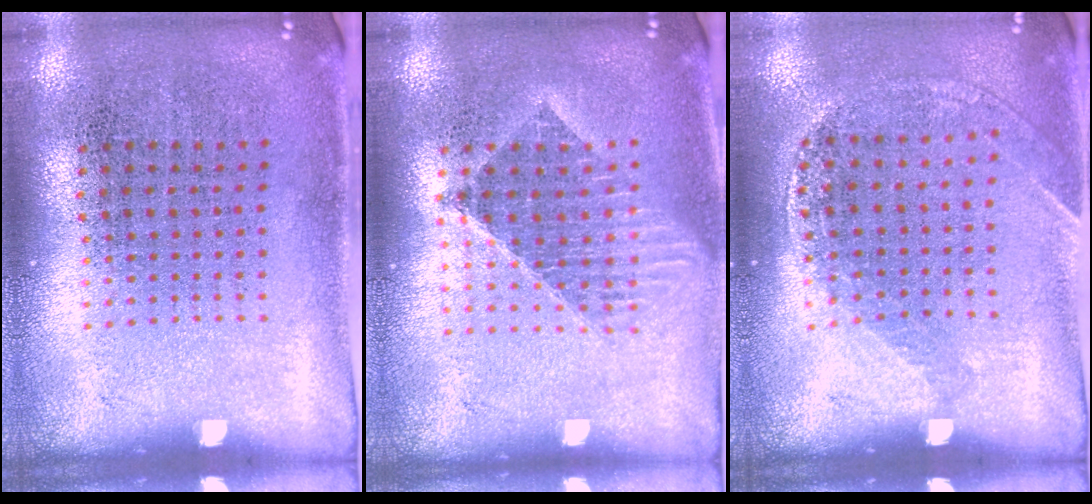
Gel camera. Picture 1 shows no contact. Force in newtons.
{"total": 1.5, "press": 1.3, "slide": 0.8}
{"total": 1.2, "press": 1.1, "slide": 0.3}